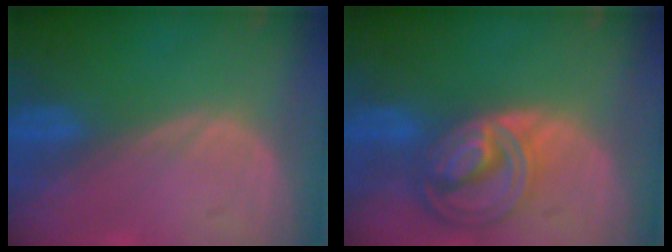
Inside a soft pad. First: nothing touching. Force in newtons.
{"total": 8.5, "press": 7.3, "slide": 4.4}